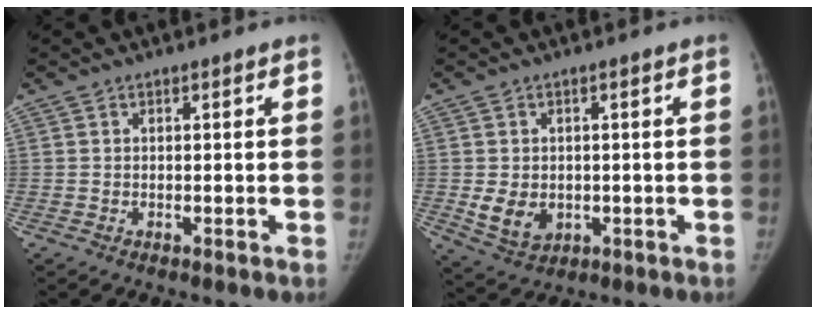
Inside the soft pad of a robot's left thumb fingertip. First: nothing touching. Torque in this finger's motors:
{"motor_torque": [0.01, 0.02, 0.02, -0.02, 0.02]}